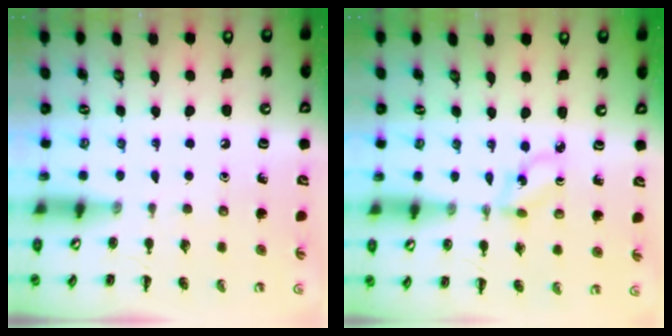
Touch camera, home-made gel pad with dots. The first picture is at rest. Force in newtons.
{"total": 1.5, "press": 1.4, "slide": 0.4}